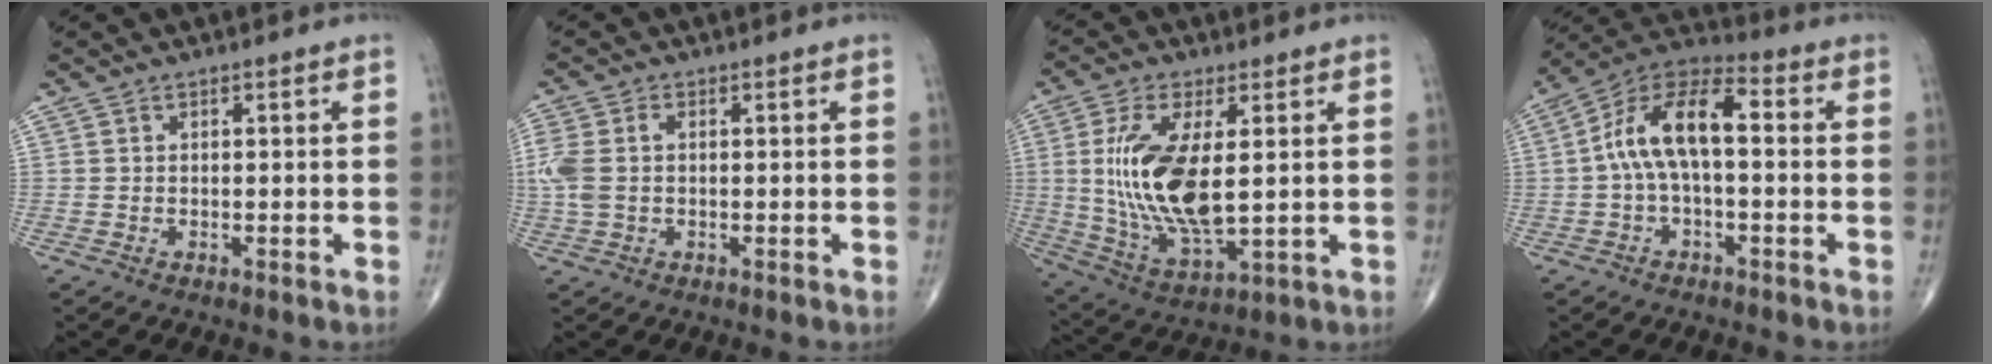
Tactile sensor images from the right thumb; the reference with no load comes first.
{"total": 6.2, "force": [0.2, 4.0, 4.8], "torque": [-0.138, 0.018, 0.005]}
{"total": 16.6, "force": [1.7, 6.9, 15.1], "torque": [-0.306, -0.022, 0.043]}
{"total": 12.6, "force": [0.3, 5.9, 11.2], "torque": [-0.206, 0.048, -0.006]}